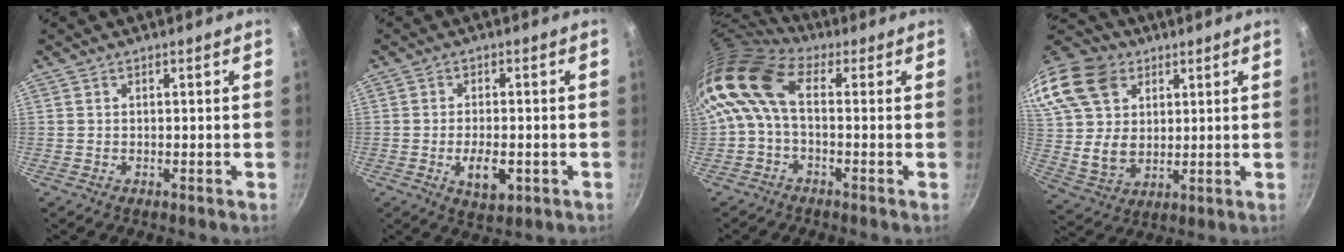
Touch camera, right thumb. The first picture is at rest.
{"total": 5.7, "force": [-1.6, 2.8, 4.7], "torque": [-0.070, 0.001, -0.018]}
{"total": 10.6, "force": [1.0, 5.6, 8.9], "torque": [-0.182, 0.023, 0.005]}
{"total": 23.5, "force": [10.7, 17.0, 12.3], "torque": [-0.268, 0.003, 0.208]}